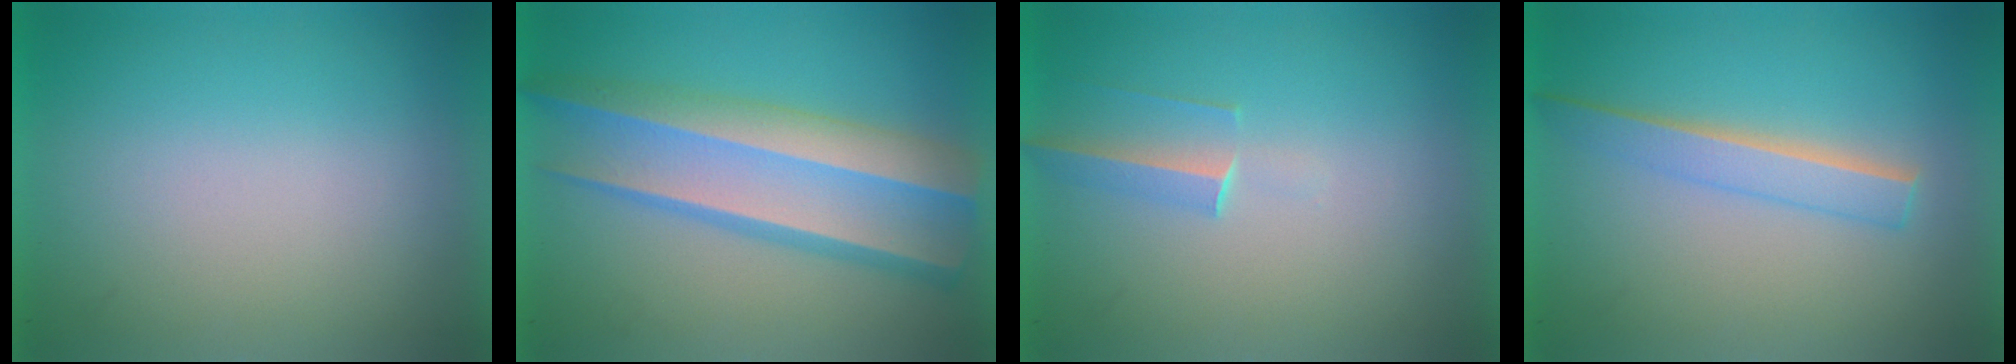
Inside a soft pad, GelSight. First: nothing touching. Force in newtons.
{"total": 6.6}
{"total": 1.4}
{"total": 2.3}